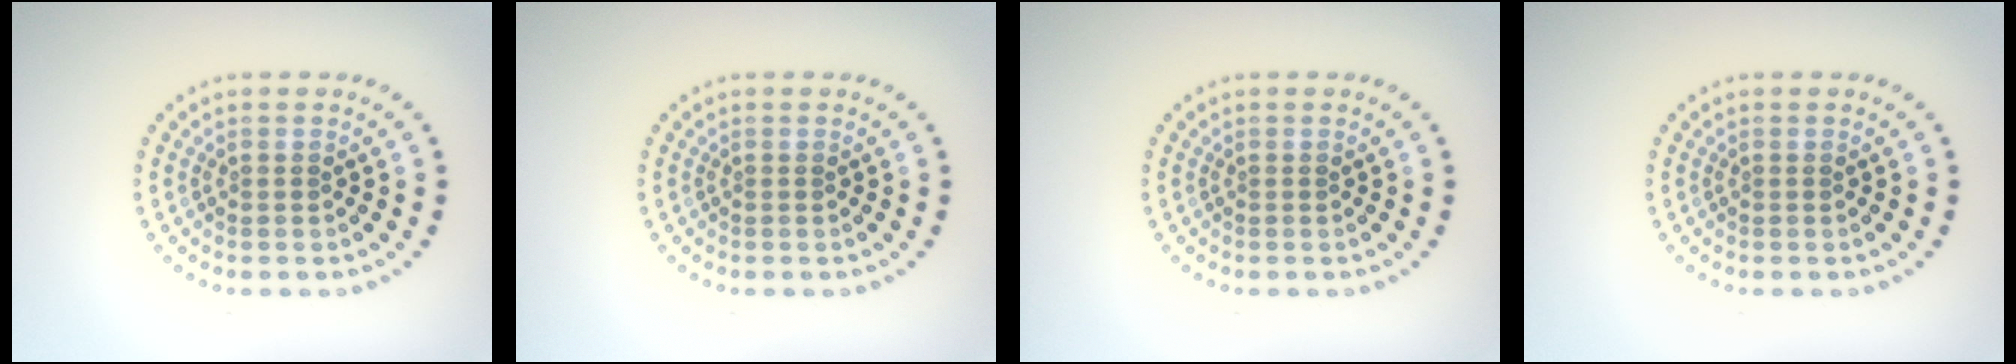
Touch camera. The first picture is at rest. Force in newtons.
{"total": 0.0}
{"total": 0.0}
{"total": 0.0}